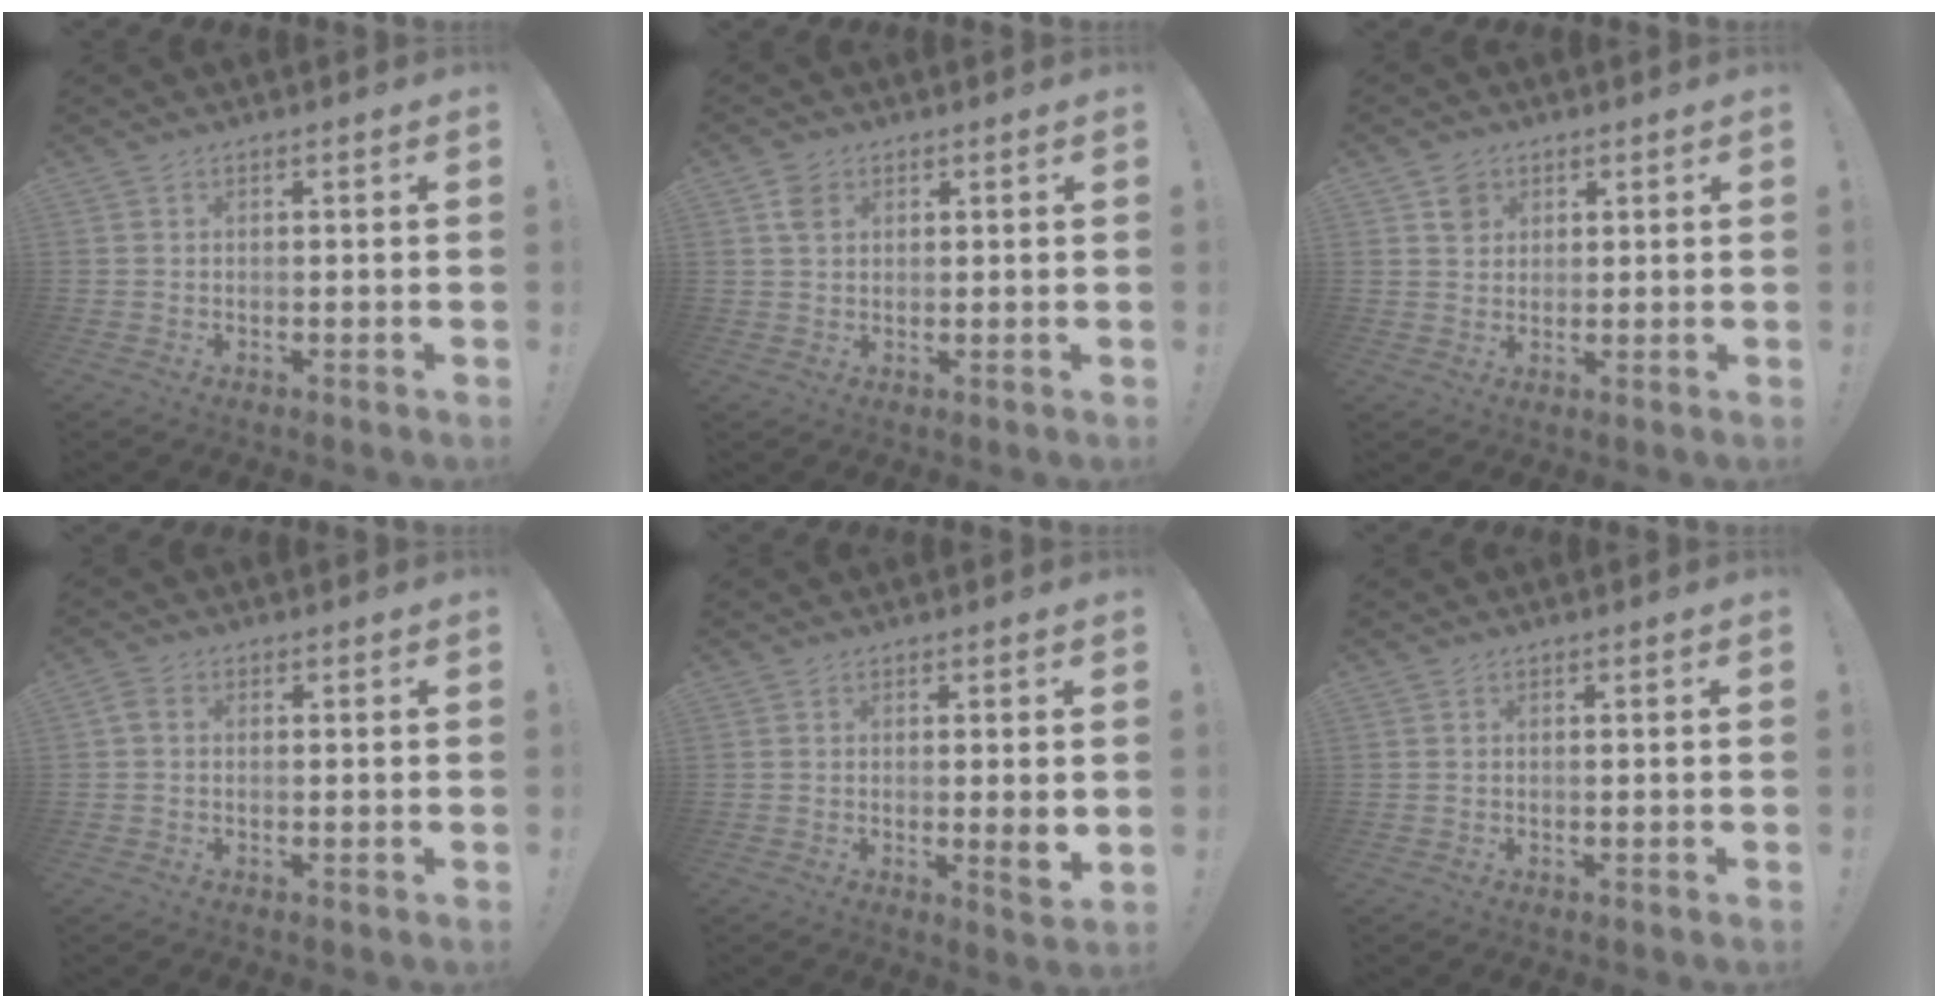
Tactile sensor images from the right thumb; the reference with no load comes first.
{"total": 4.1, "force": [1.8, 3.1, 2.1], "torque": [-0.032, 0.003, 0.036]}
{"total": 4.7, "force": [2.5, 3.9, 1.0], "torque": [-0.005, -0.006, 0.045]}
{"total": 2.1, "force": [0.0, 1.5, 1.4], "torque": [-0.029, 0.008, 0.001]}
{"total": 4.2, "force": [0.2, 0.2, 4.2], "torque": [-0.051, -0.015, 0.002]}
{"total": 0.0}